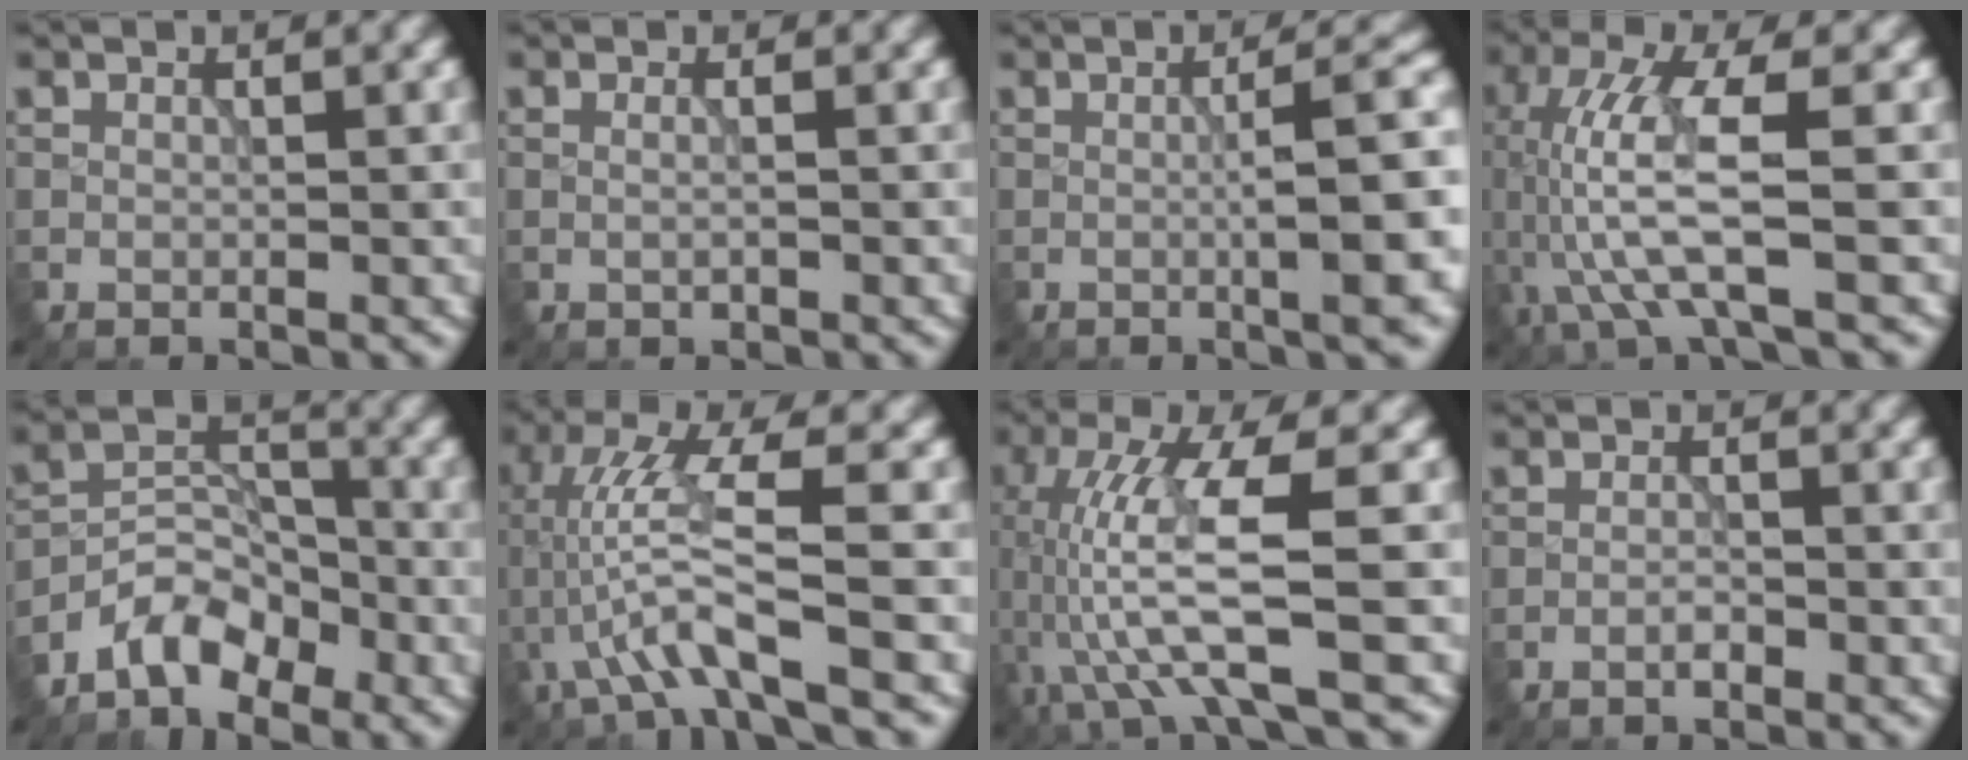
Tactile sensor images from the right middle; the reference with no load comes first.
{"total": 1.0, "force": [0.1, 0.4, 1.0], "torque": [-0.007, -0.008, -0.003]}
{"total": 7.8, "force": [-0.4, 1.6, 7.6], "torque": [-0.094, 0.005, -0.005]}
{"total": 8.0, "force": [-1.2, 1.8, 7.7], "torque": [-0.175, 0.010, -0.022]}
{"total": 4.5, "force": [-3.4, 2.3, 1.8], "torque": [-0.021, 0.012, -0.070]}
{"total": 6.6, "force": [-1.9, 0.9, 6.3], "torque": [-0.137, 0.012, -0.035]}
{"total": 8.8, "force": [-1.5, 1.7, 8.5], "torque": [-0.177, 0.005, -0.028]}
{"total": 1.2, "force": [-0.8, 0.3, 0.8], "torque": [-0.014, 0.001, -0.018]}